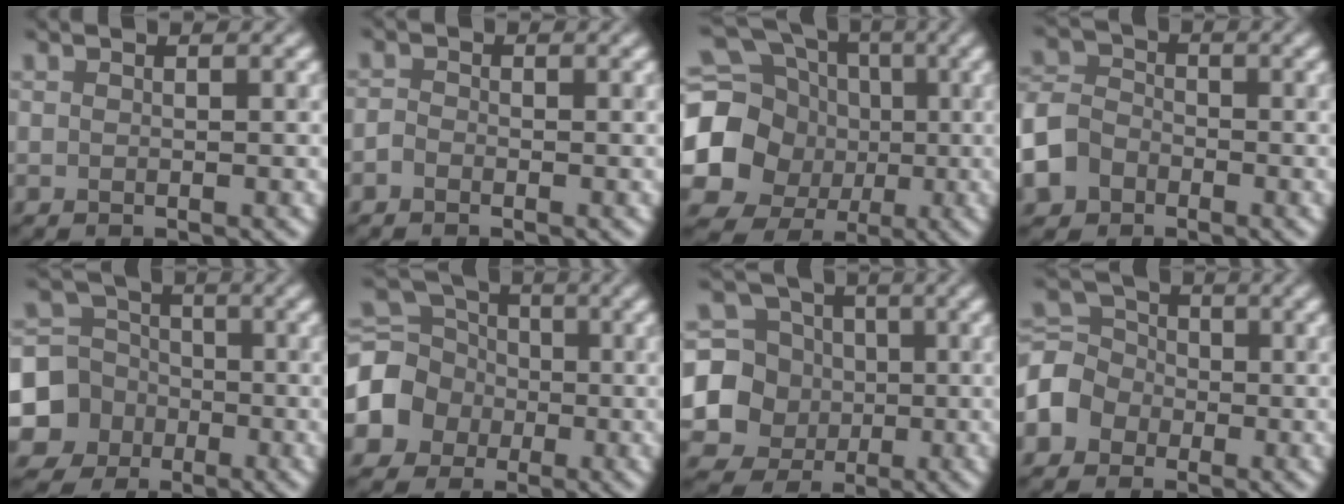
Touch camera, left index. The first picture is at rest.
{"total": 1.0, "force": [-0.9, 0.2, -0.3], "torque": [0.007, 0.000, -0.018]}
{"total": 15.2, "force": [-0.6, 14.3, 4.9], "torque": [-0.145, 0.002, -0.032]}
{"total": 6.0, "force": [-4.0, 4.2, 1.5], "torque": [-0.023, -0.014, -0.079]}
{"total": 7.3, "force": [-2.8, 6.7, 0.8], "torque": [-0.012, -0.005, -0.078]}
{"total": 5.2, "force": [-1.8, 4.7, 1.3], "torque": [-0.029, 0.003, -0.046]}
{"total": 9.0, "force": [-1.4, 8.8, 1.5], "torque": [-0.043, 0.009, -0.045]}
{"total": 4.1, "force": [-2.1, 3.4, 0.6], "torque": [-0.008, 0.010, -0.053]}